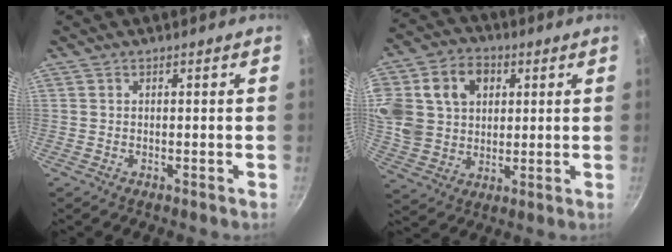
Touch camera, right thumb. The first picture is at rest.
{"total": 21.6, "force": [6.0, 16.8, 12.1], "torque": [-0.261, 0.025, 0.109]}